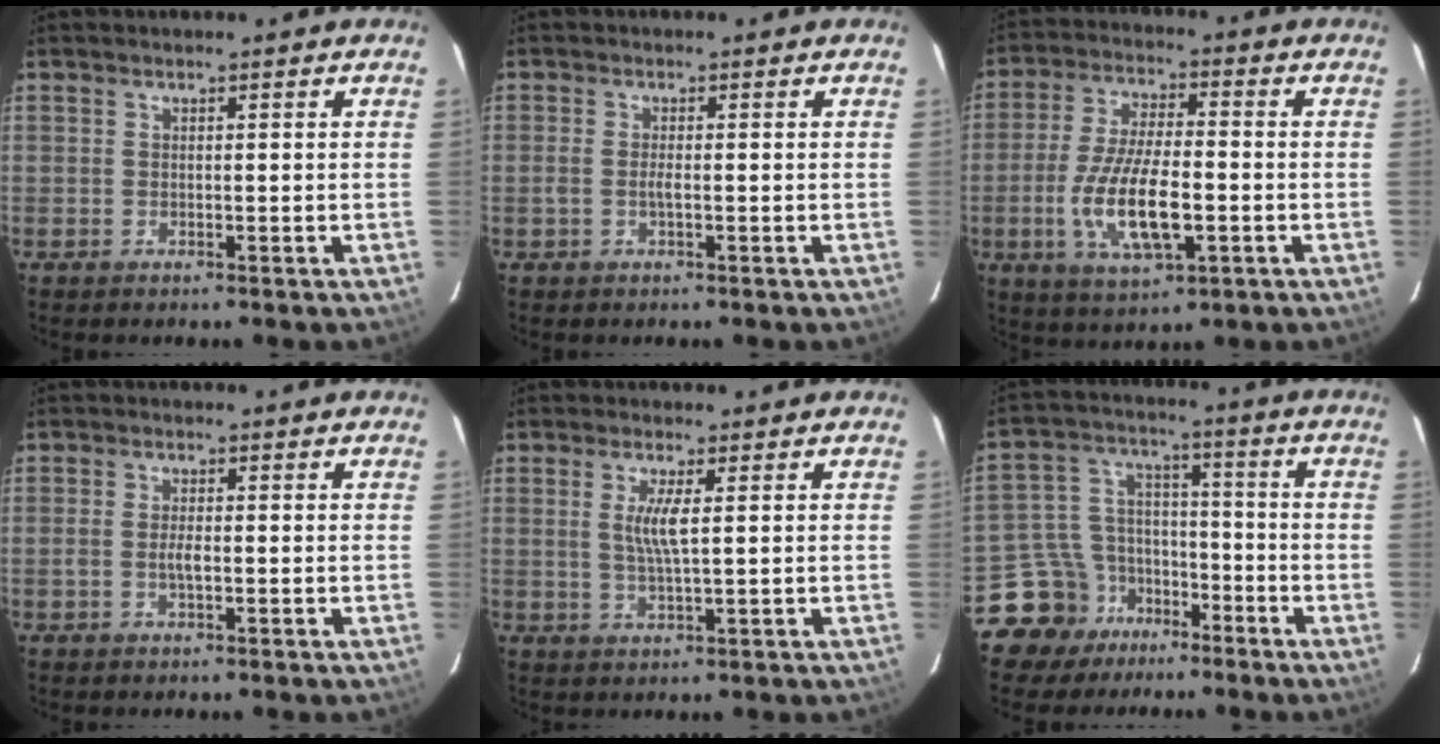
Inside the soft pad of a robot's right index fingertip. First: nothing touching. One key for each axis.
{"total": 1.7, "fx": -0.5, "fy": 0.3, "fz": 1.6, "tx": -0.034, "ty": -0.001, "tz": -0.010}
{"total": 13.6, "fx": -3.6, "fy": 4.8, "fz": 12.2, "tx": -0.250, "ty": -0.013, "tz": -0.061}
{"total": 2.2, "fx": -0.6, "fy": 0.8, "fz": 2.0, "tx": -0.042, "ty": 0.000, "tz": -0.011}
{"total": 4.3, "fx": 0.8, "fy": 0.3, "fz": 4.2, "tx": -0.082, "ty": -0.006, "tz": 0.015}
{"total": 10.5, "fx": -7.4, "fy": 7.4, "fz": 1.1, "tx": -0.047, "ty": 0.049, "tz": -0.123}